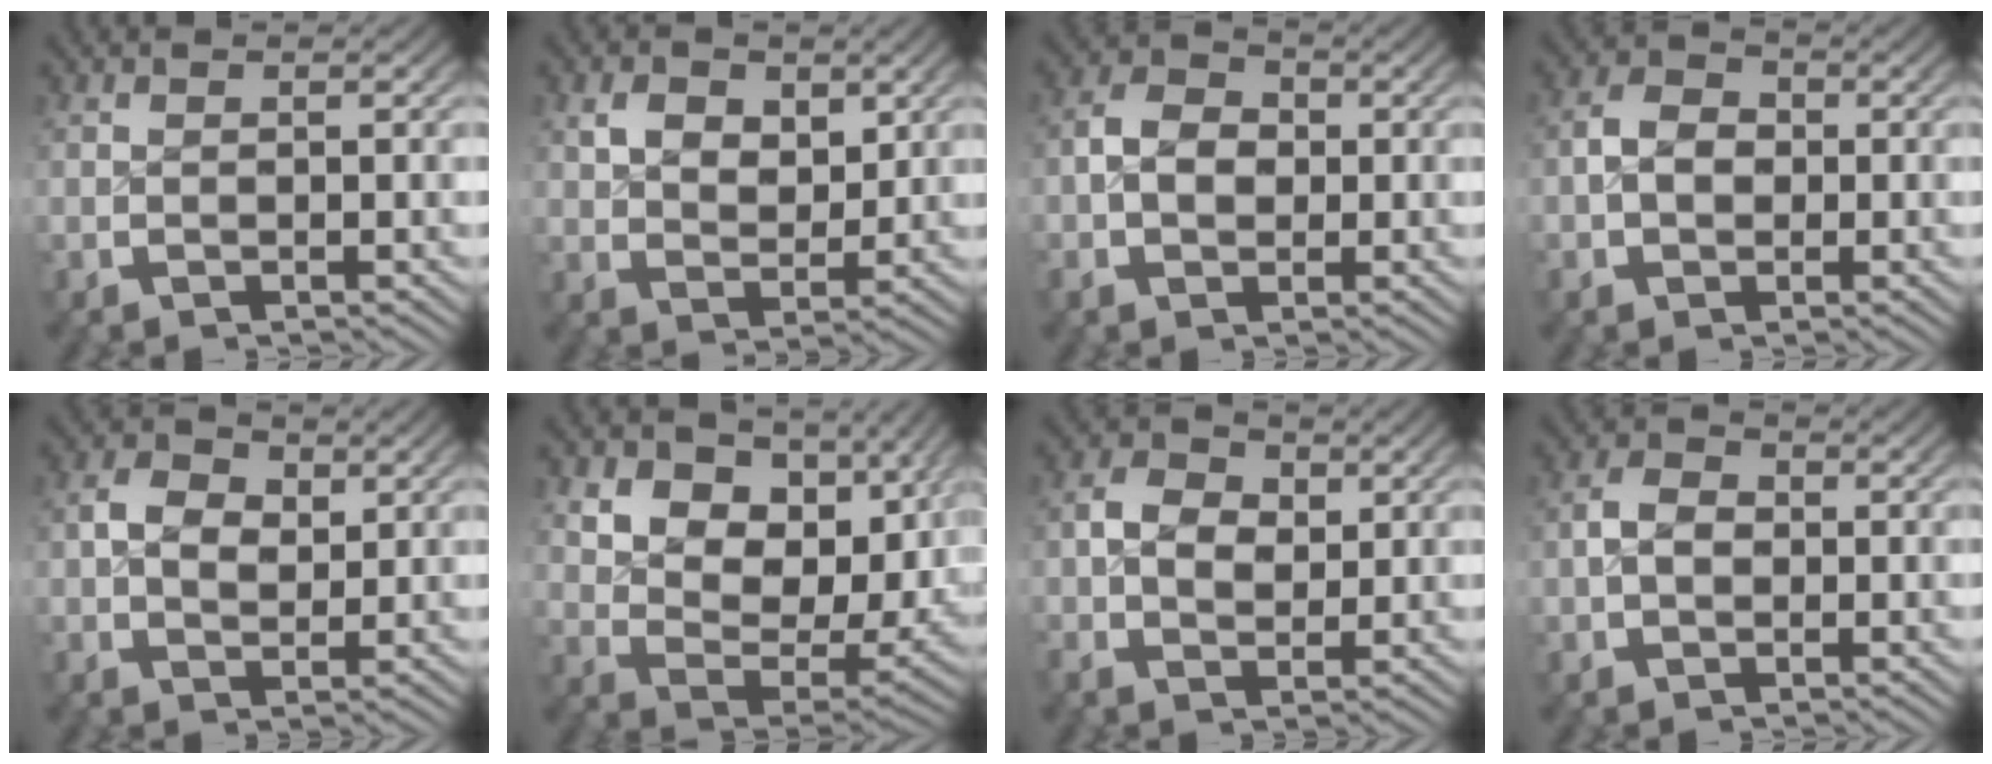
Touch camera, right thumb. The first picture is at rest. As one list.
[{"total": 3.7, "force": [1.4, 2.6, 2.2], "torque": [-0.035, -0.020, 0.035]}, {"total": 4.5, "force": [-0.2, 3.5, 2.8], "torque": [-0.051, -0.007, -0.006]}, {"total": 3.7, "force": [-0.3, 3.0, 2.2], "torque": [-0.041, -0.005, -0.008]}, {"total": 3.4, "force": [0.7, 2.6, 2.1], "torque": [-0.036, -0.013, 0.017]}, {"total": 11.6, "force": [2.4, 8.0, 8.1], "torque": [-0.150, -0.031, 0.046]}, {"total": 4.1, "force": [0.2, 3.2, 2.5], "torque": [-0.045, -0.016, 0.005]}, {"total": 2.8, "force": [-0.3, 2.2, 1.7], "torque": [-0.032, -0.002, -0.008]}]